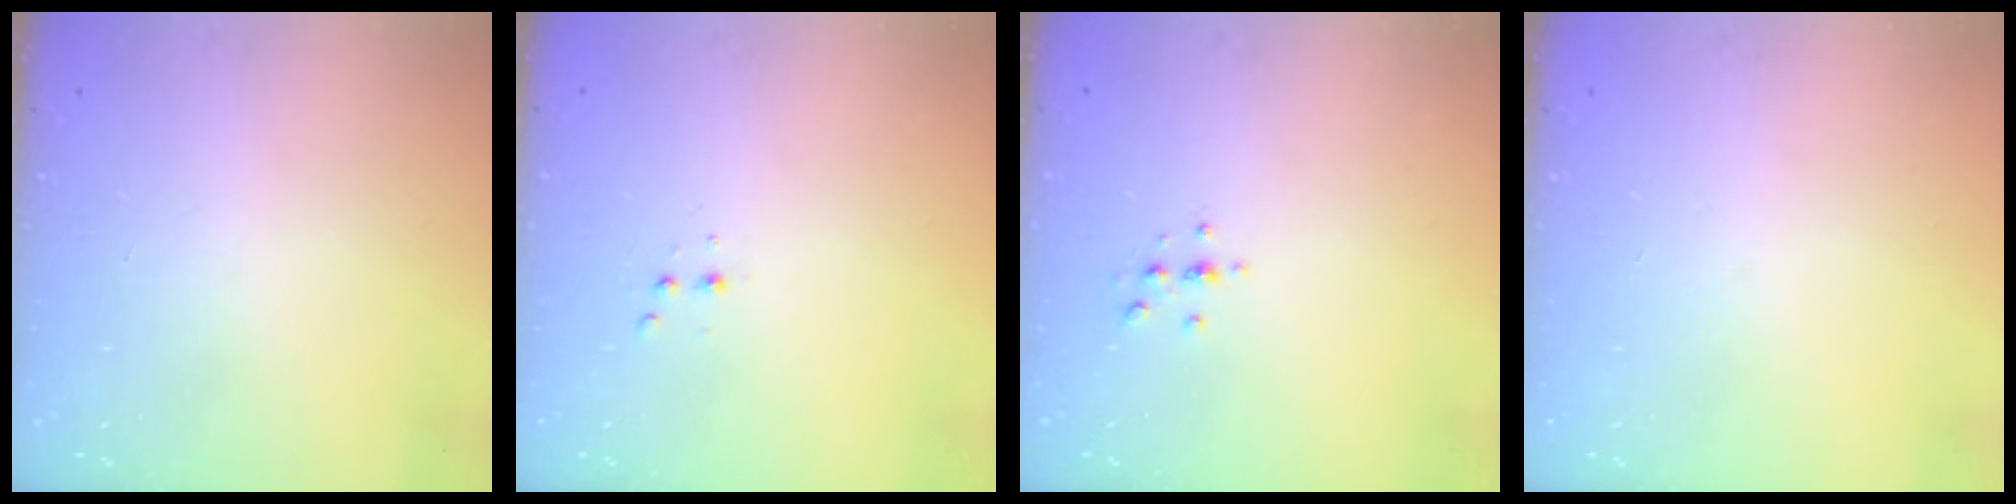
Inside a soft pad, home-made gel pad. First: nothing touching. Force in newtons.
{"total": 2.5, "press": 2.4, "slide": 0.5}
{"total": 2.4, "press": 2.4, "slide": 0.3}
{"total": 0.0}